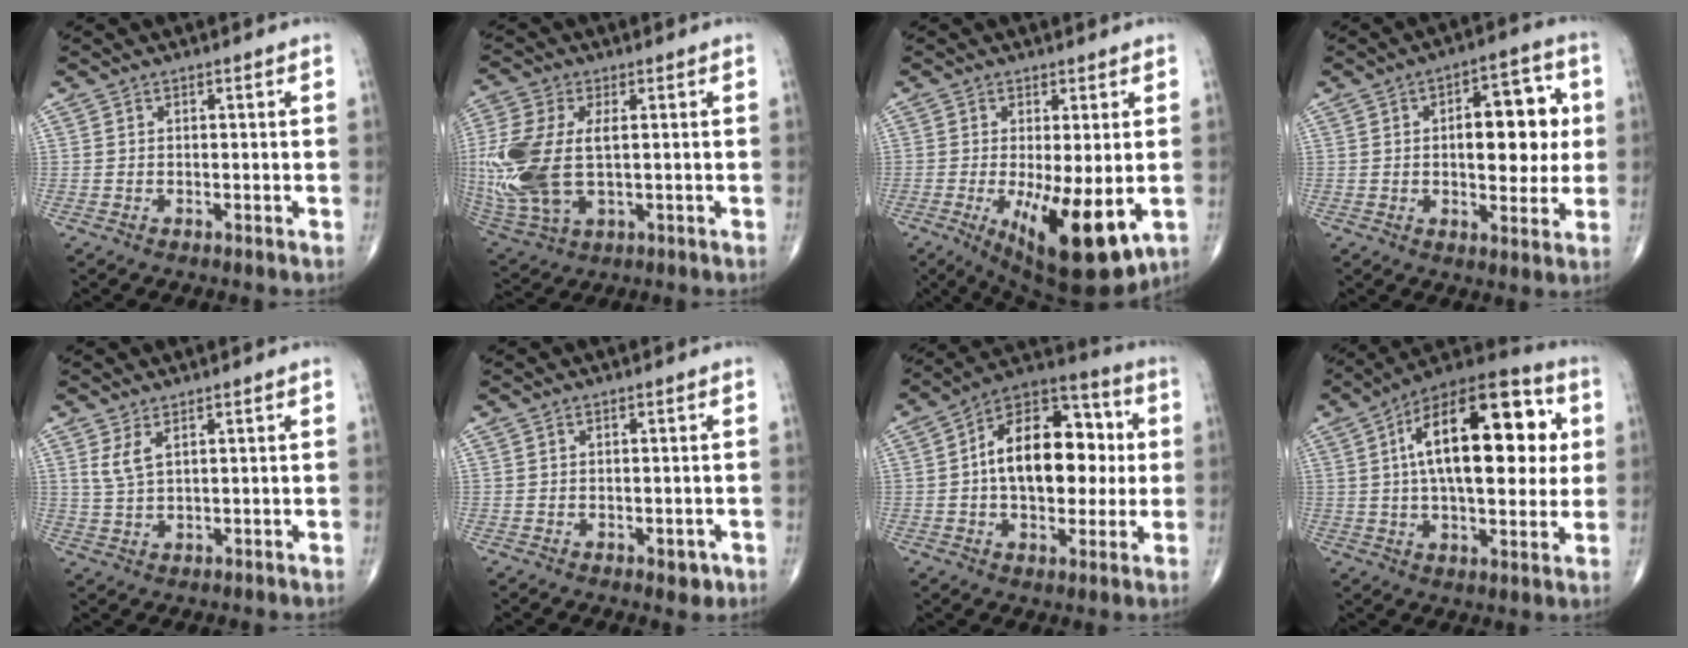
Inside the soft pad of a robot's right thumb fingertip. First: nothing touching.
{"total": 18.4, "force": [0.5, 10.1, 15.3], "torque": [-0.383, -0.014, 0.020]}
{"total": 13.7, "force": [-3.2, 4.4, 12.6], "torque": [-0.199, -0.028, -0.036]}
{"total": 13.7, "force": [1.6, 6.7, 11.8], "torque": [-0.123, 0.010, 0.021]}
{"total": 3.3, "force": [1.7, 1.1, 2.6], "torque": [-0.059, -0.006, 0.043]}
{"total": 2.6, "force": [-0.7, 1.4, 2.0], "torque": [-0.013, 0.000, -0.005]}
{"total": 19.9, "force": [1.5, 11.7, 16.1], "torque": [-0.216, 0.028, 0.018]}
{"total": 25.0, "force": [5.0, 11.4, 21.7], "torque": [-0.318, 0.013, 0.067]}